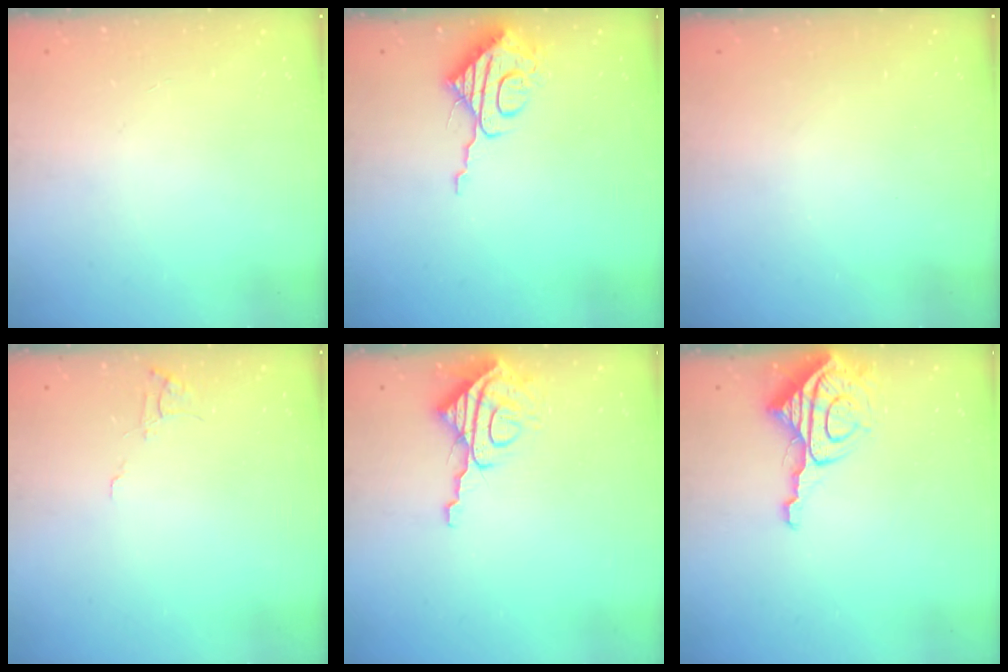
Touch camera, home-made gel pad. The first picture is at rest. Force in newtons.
{"total": 9.5, "press": 9.4, "slide": 0.9}
{"total": 0.0}
{"total": 4.2, "press": 4.1, "slide": 0.4}
{"total": 9.8, "press": 9.8, "slide": 0.7}
{"total": 10.6, "press": 10.5, "slide": 1.1}